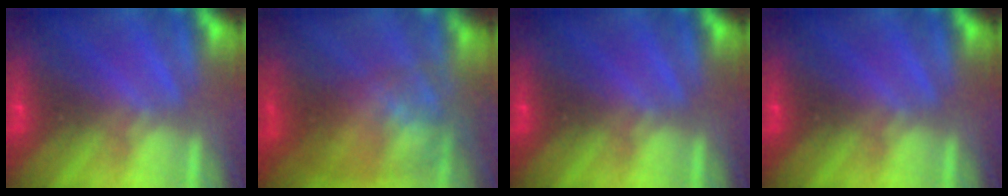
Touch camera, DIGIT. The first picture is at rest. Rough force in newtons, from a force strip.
{"total": 7.0}
{"total": 0.0}
{"total": 0.0}